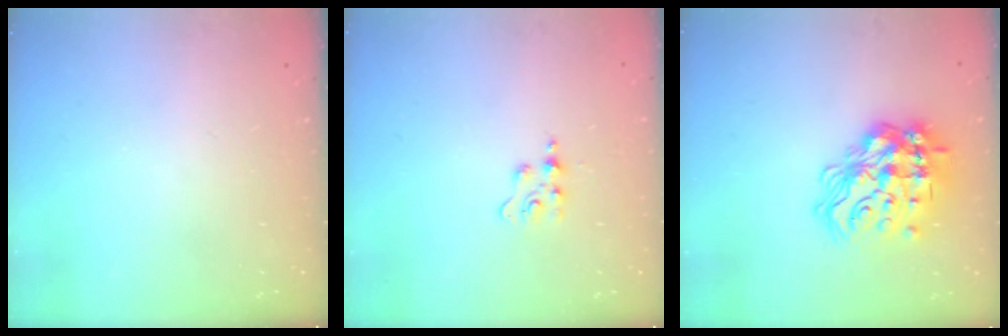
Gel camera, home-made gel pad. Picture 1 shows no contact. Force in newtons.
{"total": 3.7, "press": 3.7, "slide": 0.5}
{"total": 22.8, "press": 22.7, "slide": 2.4}